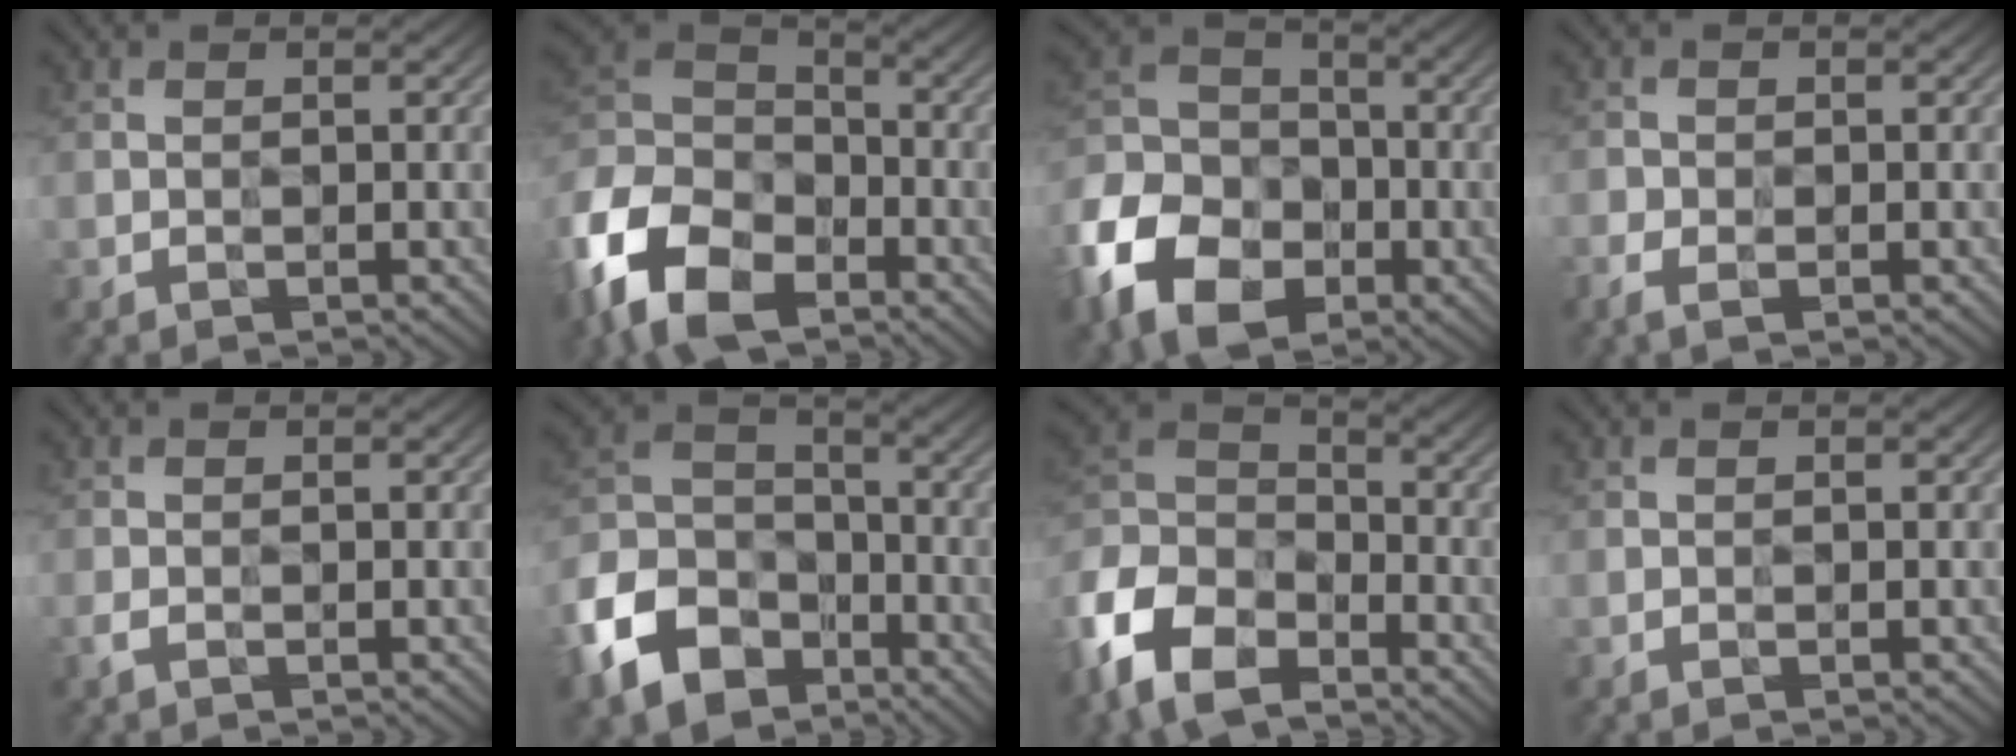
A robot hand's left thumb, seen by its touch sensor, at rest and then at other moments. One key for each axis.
{"total": 14.4, "fx": -7.5, "fy": 9.3, "fz": 8.1, "tx": -0.221, "ty": -0.026, "tz": -0.154}
{"total": 14.1, "fx": -6.5, "fy": 10.1, "fz": 7.4, "tx": -0.200, "ty": -0.040, "tz": -0.140}
{"total": 2.5, "fx": -1.6, "fy": 1.3, "fz": 1.5, "tx": -0.029, "ty": -0.006, "tz": -0.034}
{"total": 0.9, "fx": -0.5, "fy": 0.4, "fz": 0.6, "tx": -0.017, "ty": -0.001, "tz": -0.013}
{"total": 12.9, "fx": -7.2, "fy": 8.8, "fz": 6.2, "tx": -0.173, "ty": -0.024, "tz": -0.153}
{"total": 12.5, "fx": -8.0, "fy": 6.8, "fz": 6.9, "tx": -0.177, "ty": -0.024, "tz": -0.166}
{"total": 0.0}